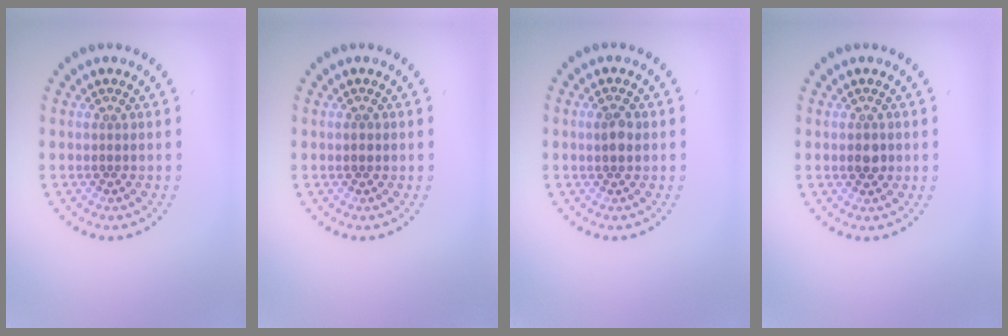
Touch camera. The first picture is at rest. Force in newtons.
{"total": 0.9, "press": 0.9, "slide": 0.2}
{"total": 1.7, "press": 1.6, "slide": 0.3}
{"total": 1.4, "press": 1.4, "slide": 0.1}